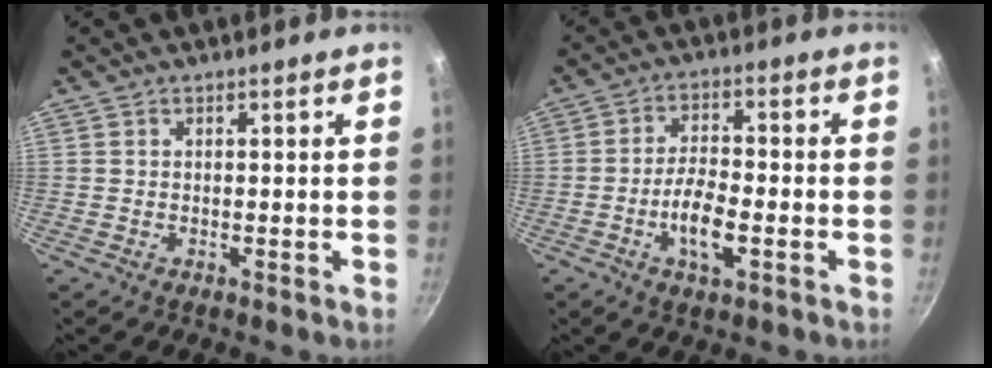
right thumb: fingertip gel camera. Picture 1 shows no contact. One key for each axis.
{"total": 7.6, "fx": -2.6, "fy": 2.9, "fz": 6.6, "tx": -0.122, "ty": 0.016, "tz": -0.052}